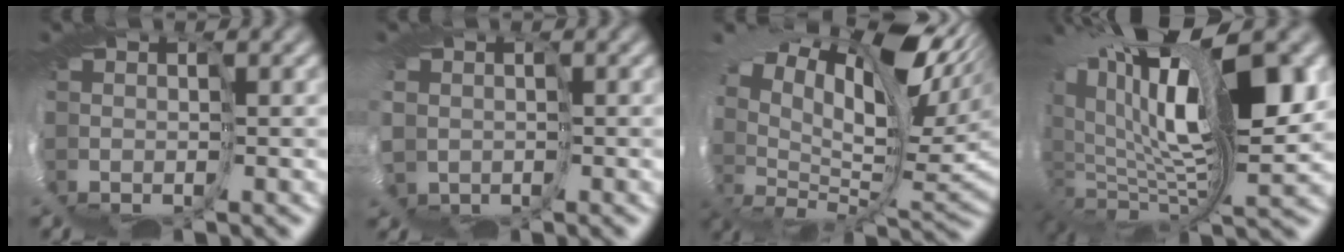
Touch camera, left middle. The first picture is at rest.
{"total": 8.7, "force": [-1.7, 7.5, 4.2], "torque": [-0.132, -0.027, -0.038]}
{"total": 13.8, "force": [6.3, 6.9, 10.1], "torque": [-0.200, -0.003, 0.127]}
{"total": 15.2, "force": [4.1, 5.9, 13.4], "torque": [-0.247, 0.002, 0.086]}